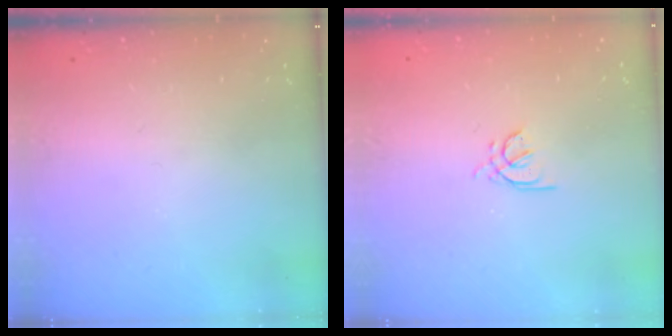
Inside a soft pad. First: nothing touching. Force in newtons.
{"total": 2.8, "press": 2.7, "slide": 0.8}